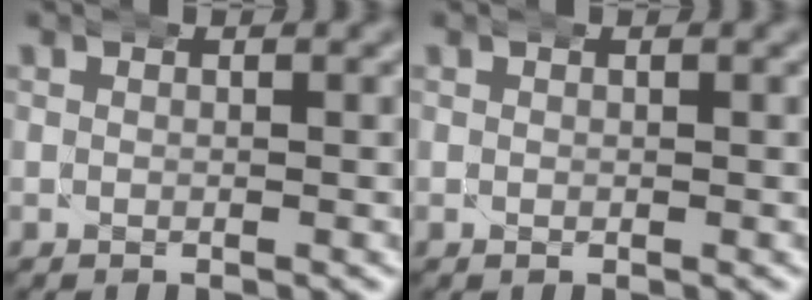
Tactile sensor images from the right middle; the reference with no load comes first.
{"total": 0.0}